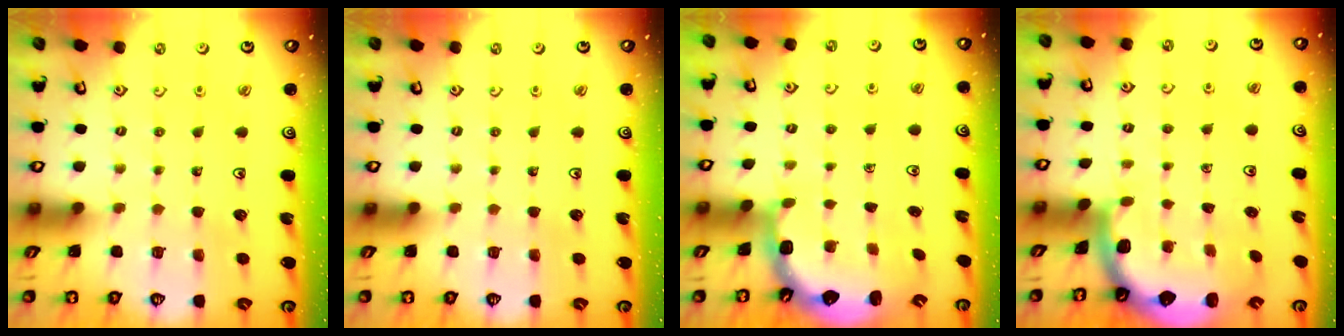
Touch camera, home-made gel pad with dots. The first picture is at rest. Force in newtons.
{"total": 0.0}
{"total": 2.6, "press": 2.3, "slide": 1.3}
{"total": 1.2, "press": 1.2, "slide": 0.1}